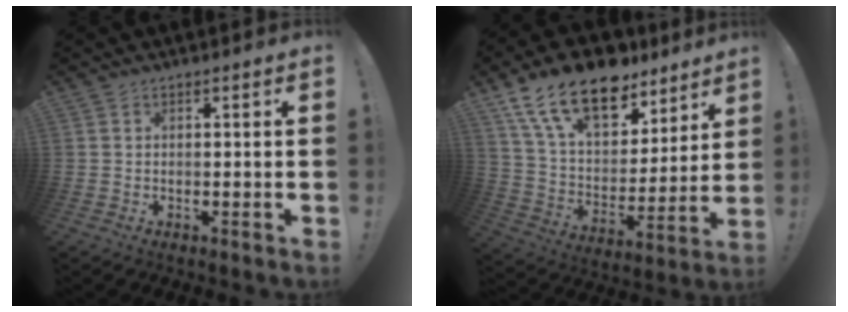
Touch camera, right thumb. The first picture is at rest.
{"total": 20.8, "force": [13.4, 10.8, 11.6], "torque": [-0.194, -0.080, 0.243]}